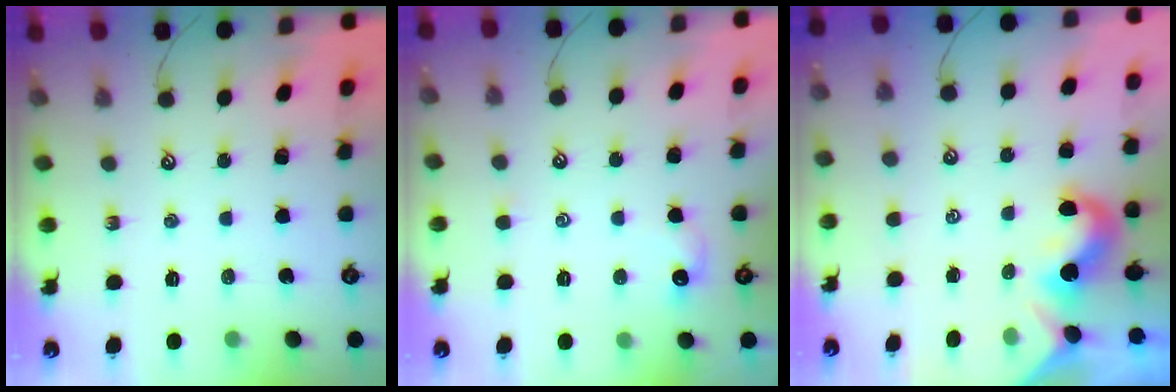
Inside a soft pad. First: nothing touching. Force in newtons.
{"total": 1.6, "press": 1.5, "slide": 0.4}
{"total": 2.1, "press": 2.0, "slide": 0.5}